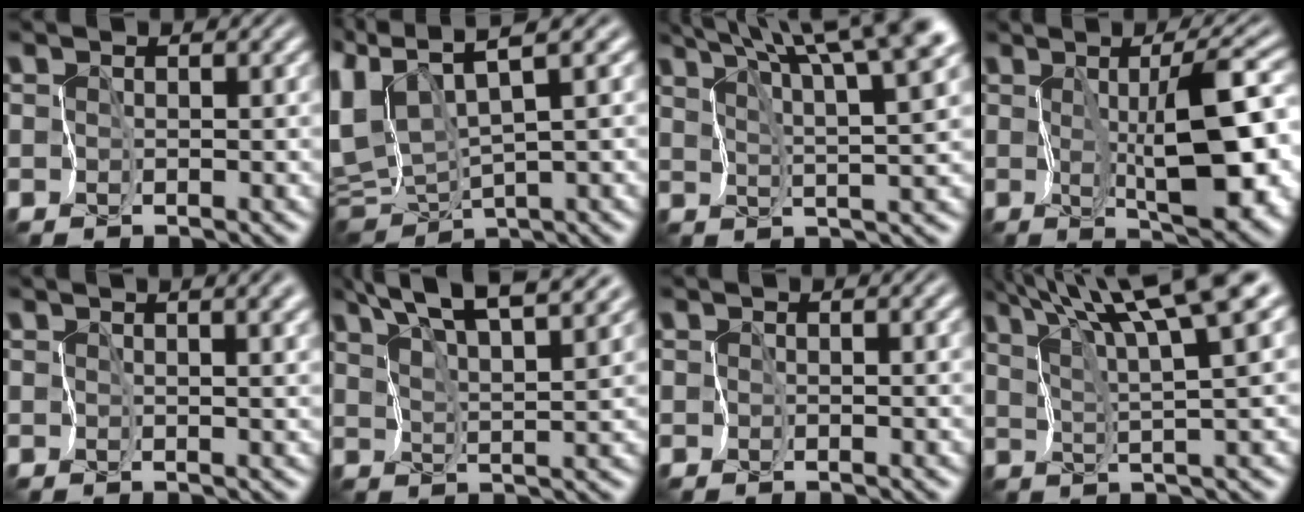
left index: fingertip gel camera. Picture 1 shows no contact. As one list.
[{"total": 6.8, "force": [1.7, 2.8, 6.0], "torque": [-0.132, -0.003, 0.046]}, {"total": 11.8, "force": [7.8, 2.8, 8.4], "torque": [-0.128, 0.032, 0.095]}, {"total": 9.0, "force": [-0.1, 2.3, 8.7], "torque": [-0.130, 0.007, -0.002]}, {"total": 6.6, "force": [3.3, 2.9, 4.8], "torque": [-0.054, 0.025, 0.038]}, {"total": 10.2, "force": [7.9, 2.5, 5.9], "torque": [-0.106, 0.024, 0.099]}, {"total": 1.2, "force": [0.5, 0.5, 1.0], "torque": [-0.011, -0.003, 0.009]}, {"total": 10.0, "force": [6.7, 1.1, 7.3], "torque": [-0.117, 0.021, 0.105]}]